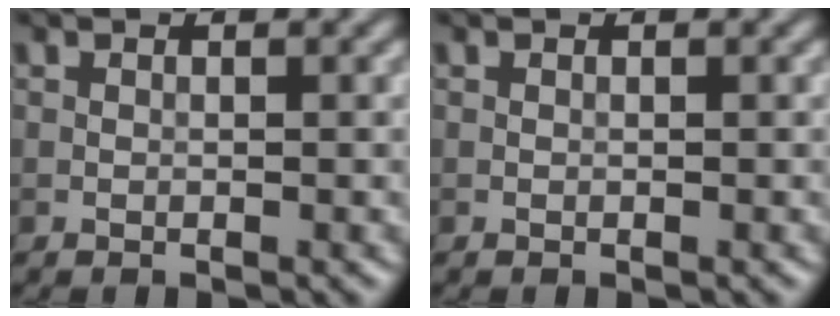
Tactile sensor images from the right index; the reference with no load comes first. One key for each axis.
{"total": 0.0}